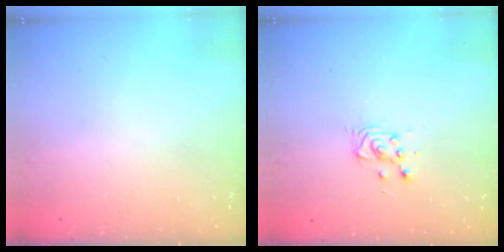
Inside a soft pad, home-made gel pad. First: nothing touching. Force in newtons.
{"total": 3.1, "press": 3.1, "slide": 0.2}